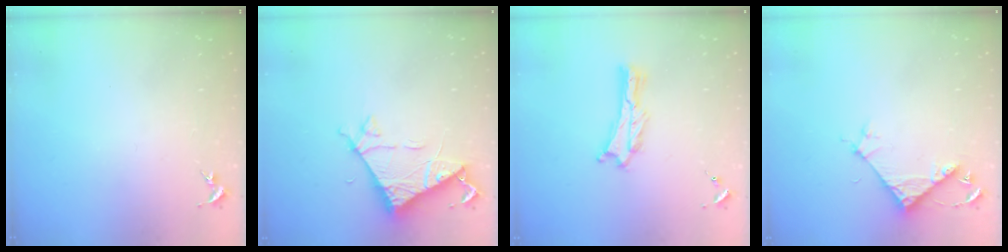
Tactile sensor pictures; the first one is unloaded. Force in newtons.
{"total": 6.9, "press": 6.9, "slide": 0.5}
{"total": 0.8, "press": 0.7, "slide": 0.2}
{"total": 5.4, "press": 5.4, "slide": 0.4}